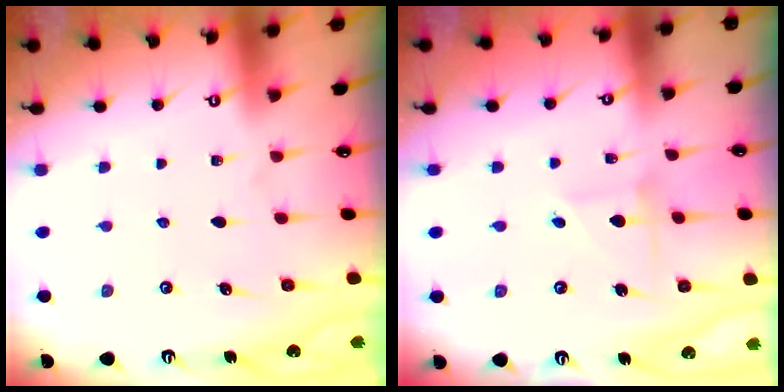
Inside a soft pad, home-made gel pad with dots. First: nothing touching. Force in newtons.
{"total": 2.2, "press": 2.2, "slide": 0.2}